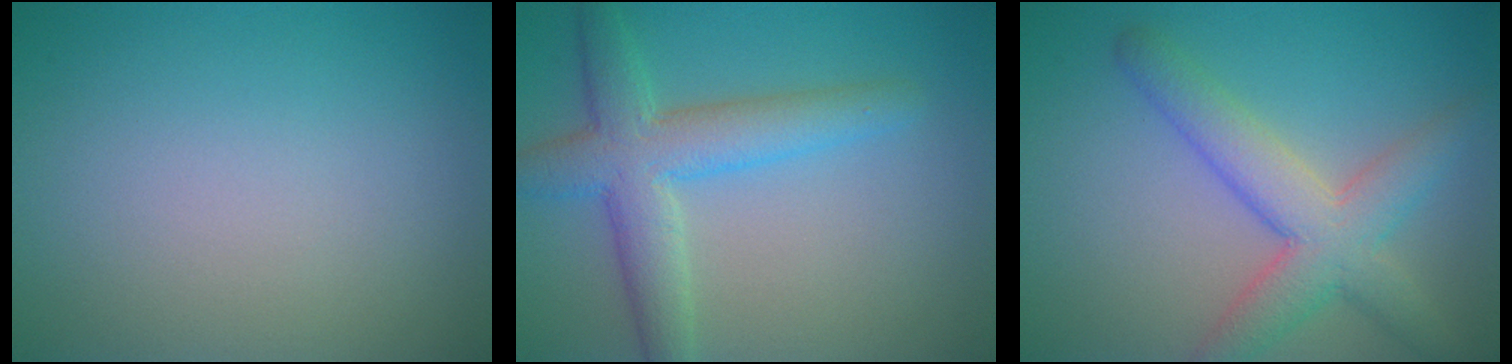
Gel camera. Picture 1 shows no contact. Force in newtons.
{"total": 5.5, "press": 5.5, "slide": 0.3}
{"total": 5.5, "press": 5.5, "slide": 0.1}